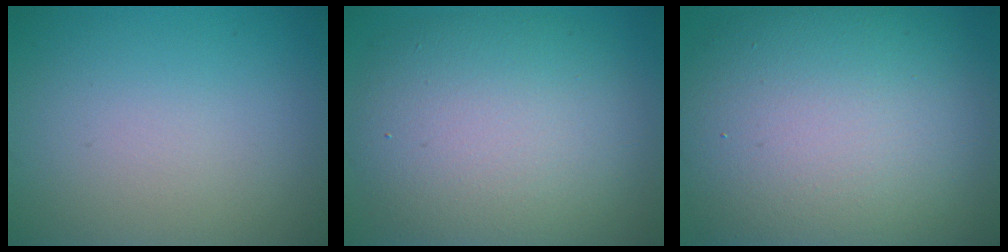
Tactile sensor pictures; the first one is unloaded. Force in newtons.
{"total": 10.2, "press": 10.1, "slide": 0.9}
{"total": 15.2, "press": 15.1, "slide": 1.0}